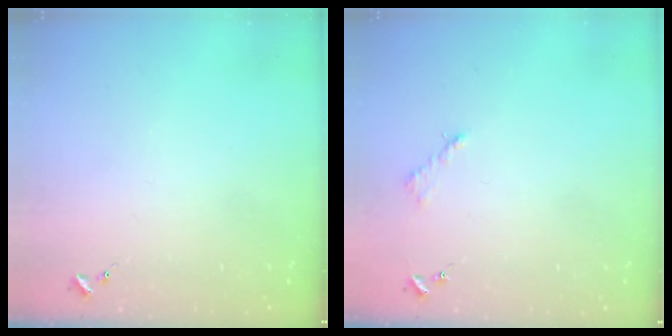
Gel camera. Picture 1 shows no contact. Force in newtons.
{"total": 2.6, "press": 2.6, "slide": 0.4}